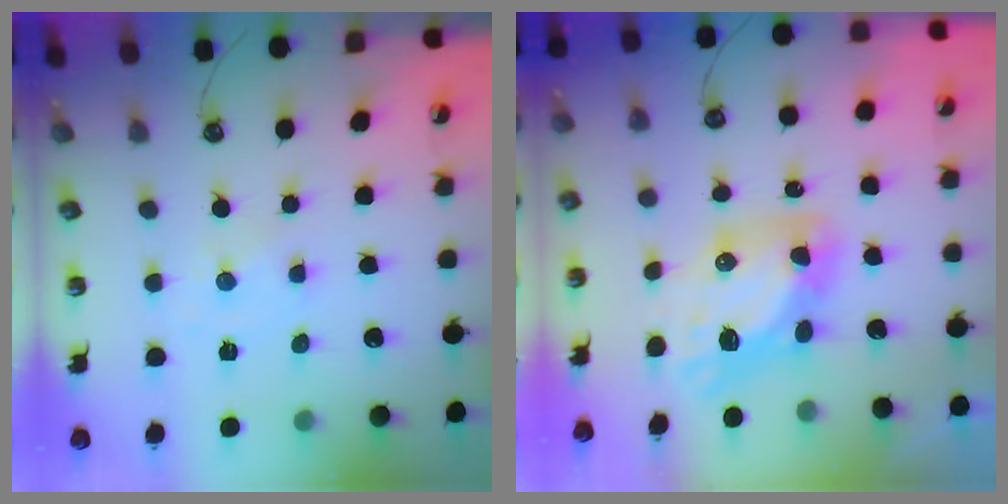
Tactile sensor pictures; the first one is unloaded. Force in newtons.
{"total": 12.3, "press": 12.3, "slide": 1.4}